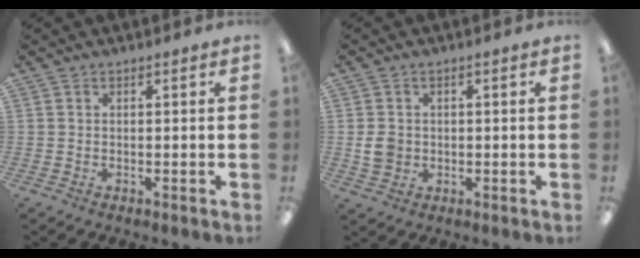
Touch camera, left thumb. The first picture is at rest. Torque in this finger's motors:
{"motor_torque": [0.10, 0.52, 0.60, -0.47, 0.01]}